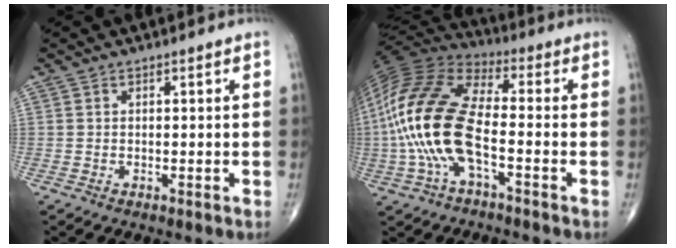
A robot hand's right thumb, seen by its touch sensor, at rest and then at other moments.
{"total": 19.5, "force": [-3.6, 8.3, 17.3], "torque": [-0.379, 0.026, -0.076]}